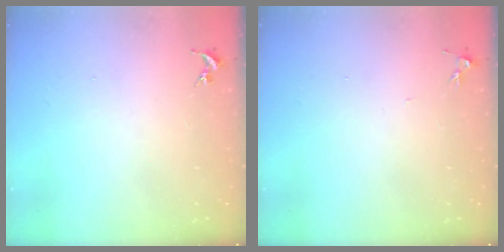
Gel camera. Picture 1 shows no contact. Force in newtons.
{"total": 5.6, "press": 5.6, "slide": 0.6}